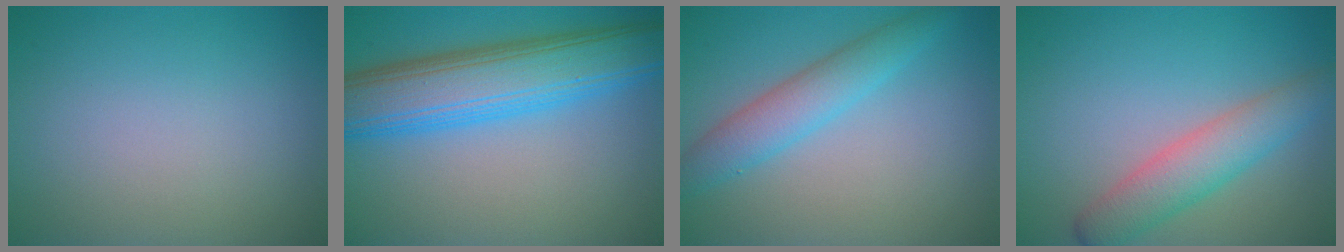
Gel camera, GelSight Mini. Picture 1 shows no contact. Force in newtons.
{"total": 9.2, "press": 9.2, "slide": 0.1}
{"total": 3.8, "press": 3.8, "slide": 0.2}
{"total": 4.4, "press": 4.4, "slide": 0.4}